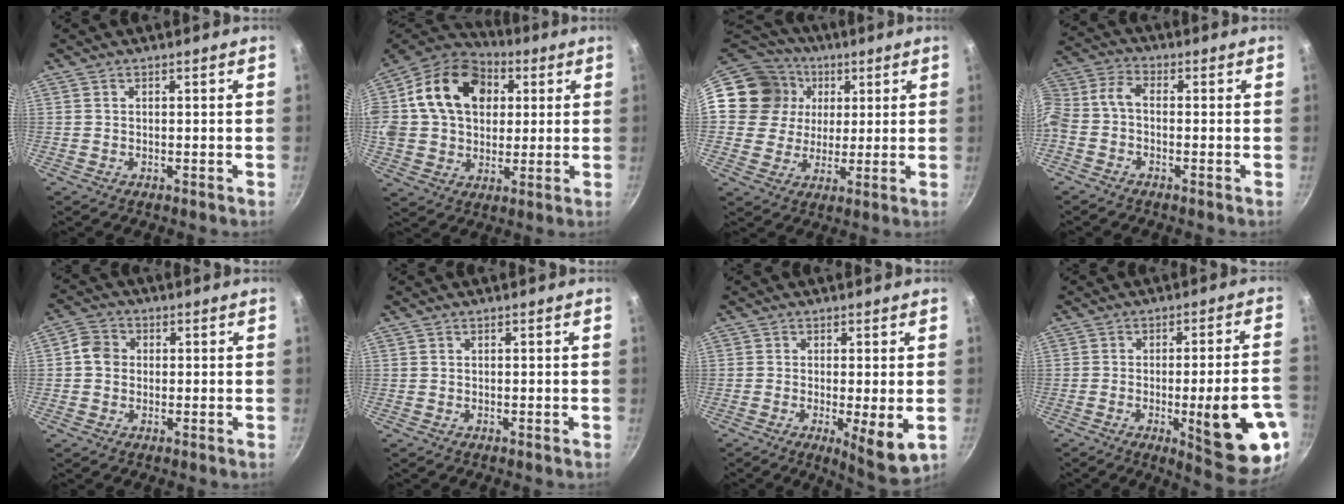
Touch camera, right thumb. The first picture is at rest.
{"total": 23.2, "force": [5.6, 17.2, 14.6], "torque": [-0.250, 0.029, 0.084]}
{"total": 16.2, "force": [4.0, 14.6, 5.7], "torque": [-0.093, 0.017, 0.061]}
{"total": 6.4, "force": [-2.1, 4.0, 4.5], "torque": [-0.109, 0.038, -0.058]}
{"total": 4.5, "force": [0.2, 4.0, 2.0], "torque": [-0.021, 0.009, -0.011]}
{"total": 0.0}
{"total": 7.3, "force": [-1.3, 1.6, 7.0], "torque": [-0.104, -0.015, -0.013]}
{"total": 17.5, "force": [-5.2, 3.7, 16.3], "torque": [-0.192, 0.013, -0.061]}